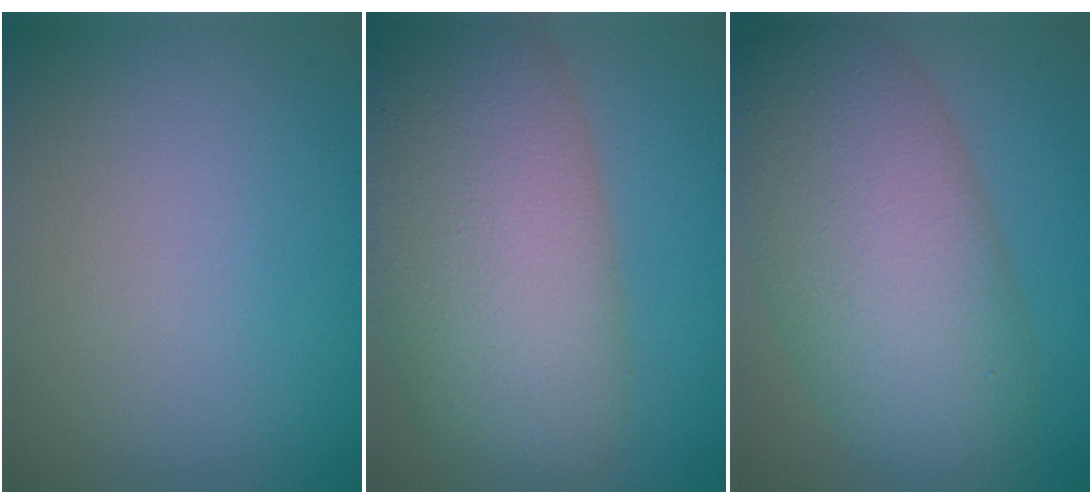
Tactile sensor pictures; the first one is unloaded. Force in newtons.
{"total": 12.3, "press": 12.3, "slide": 0.7}
{"total": 11.0, "press": 11.0, "slide": 0.4}